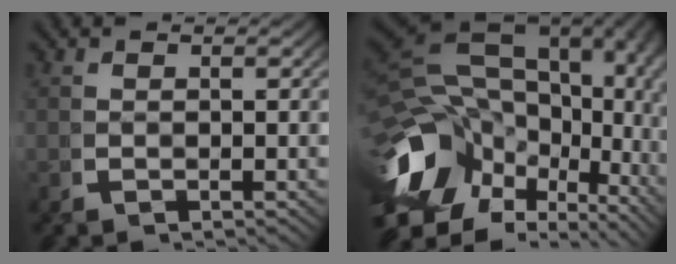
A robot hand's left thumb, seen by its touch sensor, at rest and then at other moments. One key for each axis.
{"total": 22.9, "fx": 0.2, "fy": 16.6, "fz": 15.8, "tx": -0.276, "ty": -0.014, "tz": -0.001}